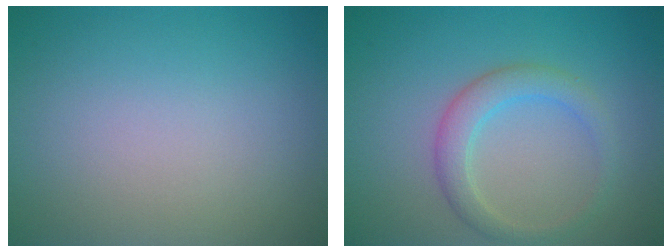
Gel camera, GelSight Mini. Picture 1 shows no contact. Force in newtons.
{"total": 2.8, "press": 2.8, "slide": 0.1}